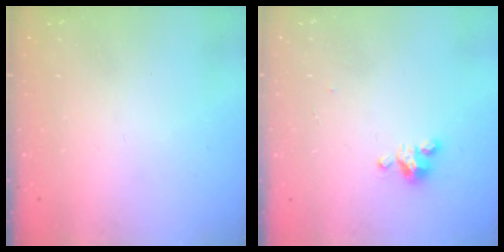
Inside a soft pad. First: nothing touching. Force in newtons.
{"total": 3.5, "press": 3.5, "slide": 0.3}